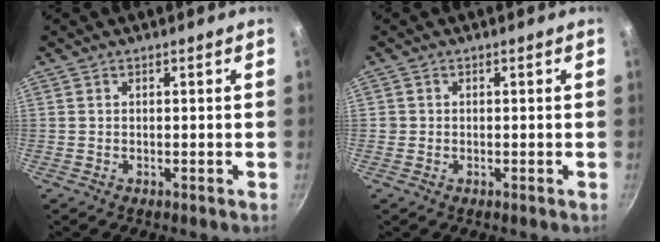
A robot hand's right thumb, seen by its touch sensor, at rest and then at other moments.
{"total": 0.8, "force": [0.0, 0.8, 0.1], "torque": [0.002, 0.003, -0.001]}